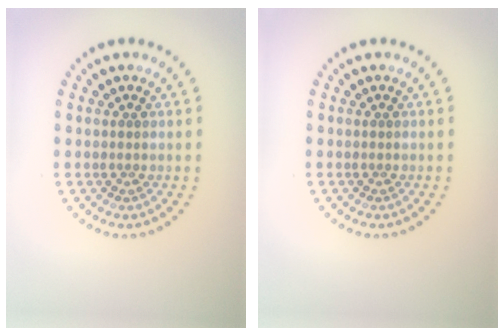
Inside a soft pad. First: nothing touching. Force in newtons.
{"total": 0.0}